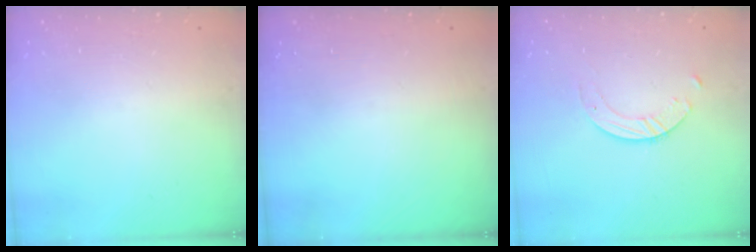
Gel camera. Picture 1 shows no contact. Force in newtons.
{"total": 0.0}
{"total": 3.8, "press": 3.8, "slide": 0.4}